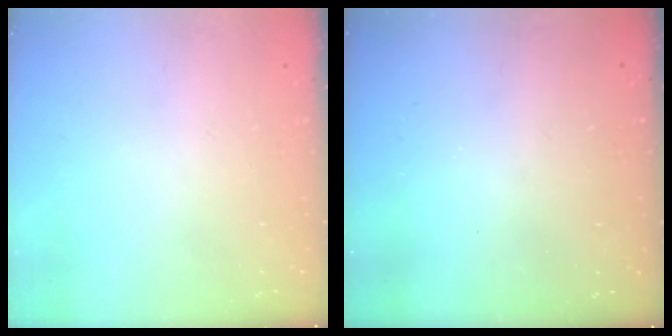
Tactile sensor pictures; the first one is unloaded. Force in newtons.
{"total": 3.3, "press": 3.3, "slide": 0.3}